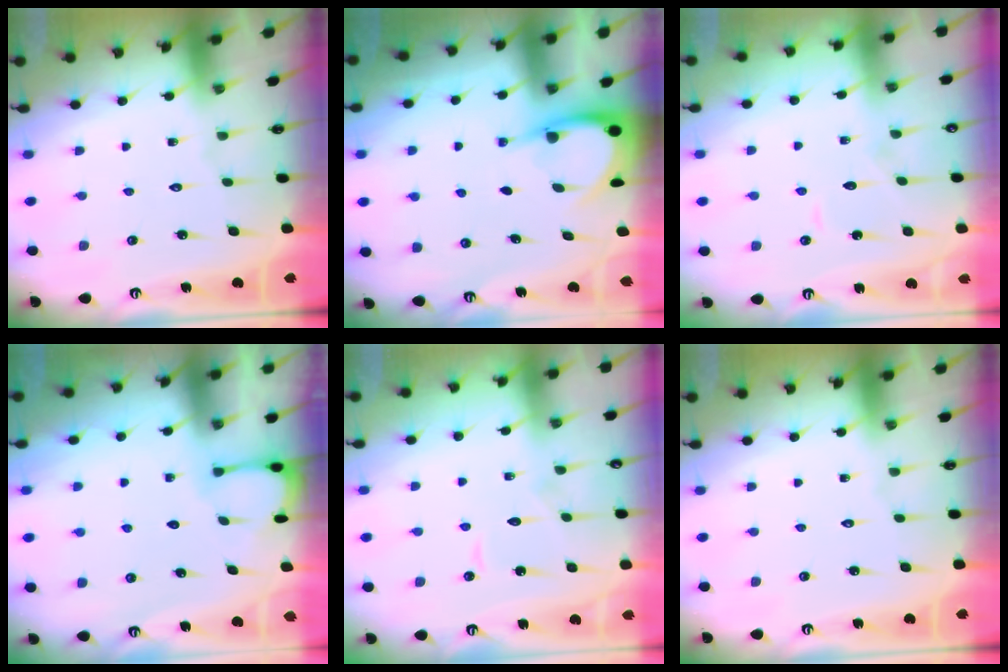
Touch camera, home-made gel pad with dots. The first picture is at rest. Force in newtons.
{"total": 4.2, "press": 4.2, "slide": 0.4}
{"total": 4.7, "press": 4.6, "slide": 0.6}
{"total": 1.7, "press": 1.7, "slide": 0.1}
{"total": 4.0, "press": 4.0, "slide": 0.1}
{"total": 0.0}